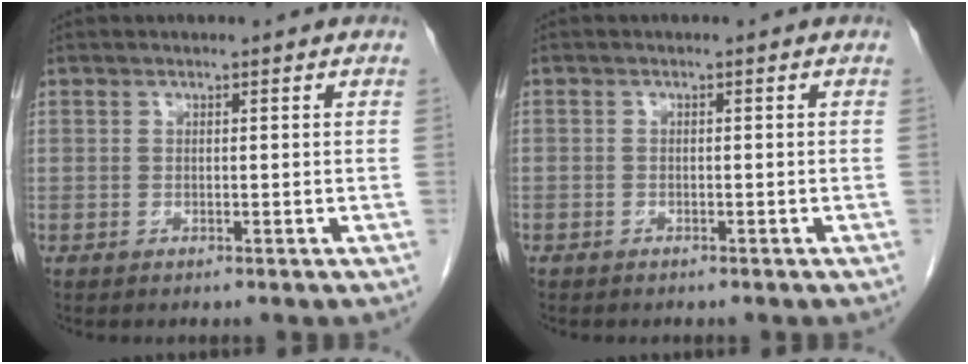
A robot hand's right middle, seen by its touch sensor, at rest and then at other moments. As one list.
[{"total": 0.7, "force": [-0.5, 0.5, 0.1], "torque": [-0.007, 0.003, -0.010]}]